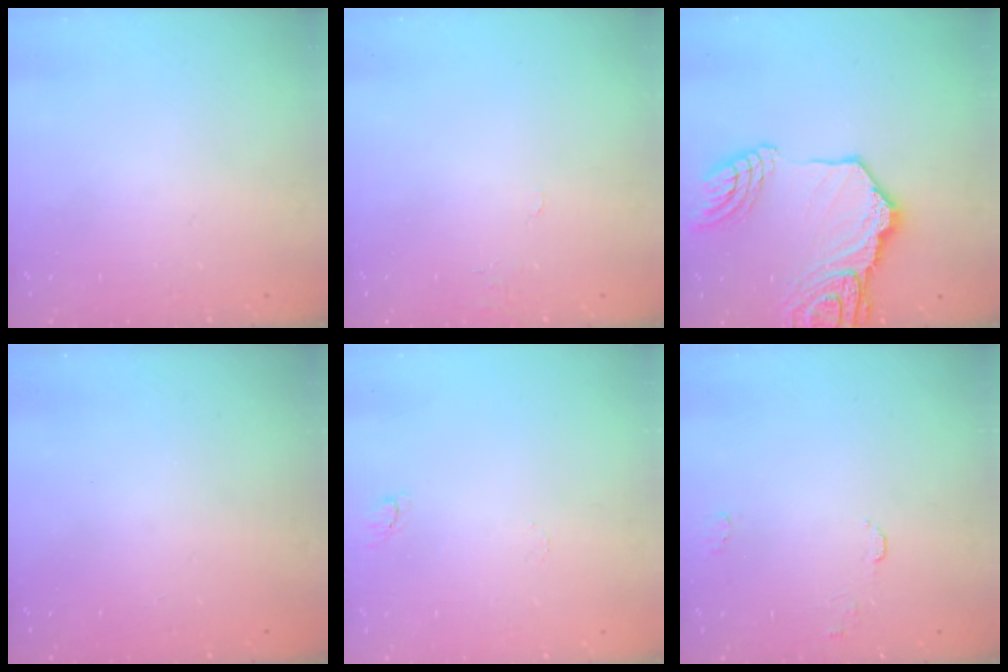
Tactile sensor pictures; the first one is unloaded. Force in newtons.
{"total": 4.3, "press": 4.3, "slide": 0.3}
{"total": 22.5, "press": 22.3, "slide": 2.6}
{"total": 0.0}
{"total": 4.7, "press": 4.6, "slide": 0.5}
{"total": 4.6, "press": 4.6, "slide": 0.4}